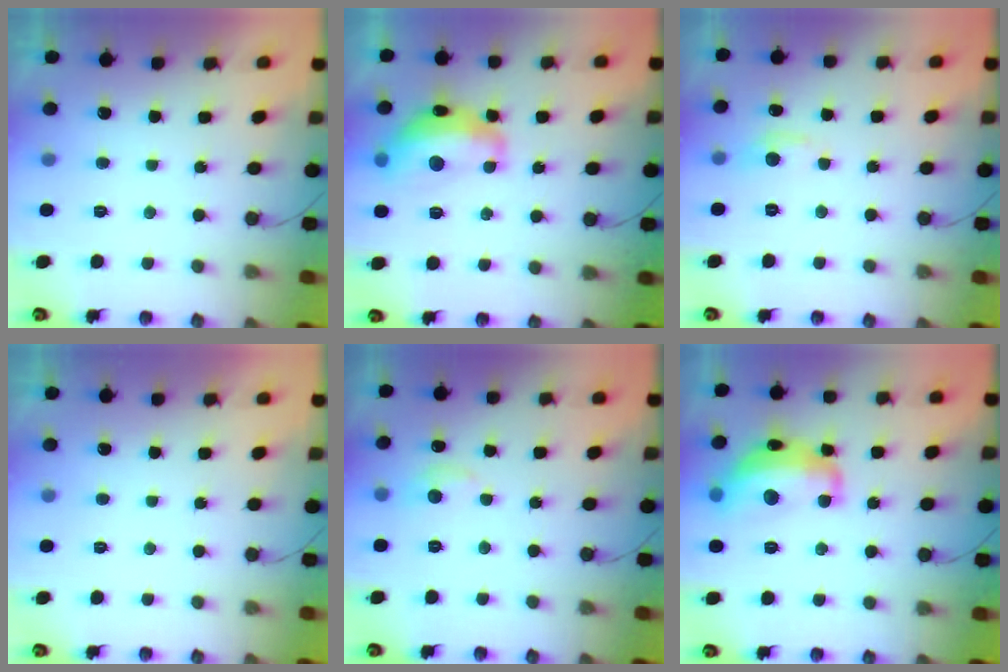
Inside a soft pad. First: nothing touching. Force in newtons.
{"total": 14.2, "press": 14.1, "slide": 0.9}
{"total": 5.3, "press": 5.2, "slide": 0.9}
{"total": 0.0}
{"total": 6.2, "press": 6.1, "slide": 0.9}
{"total": 16.4, "press": 16.4, "slide": 0.9}